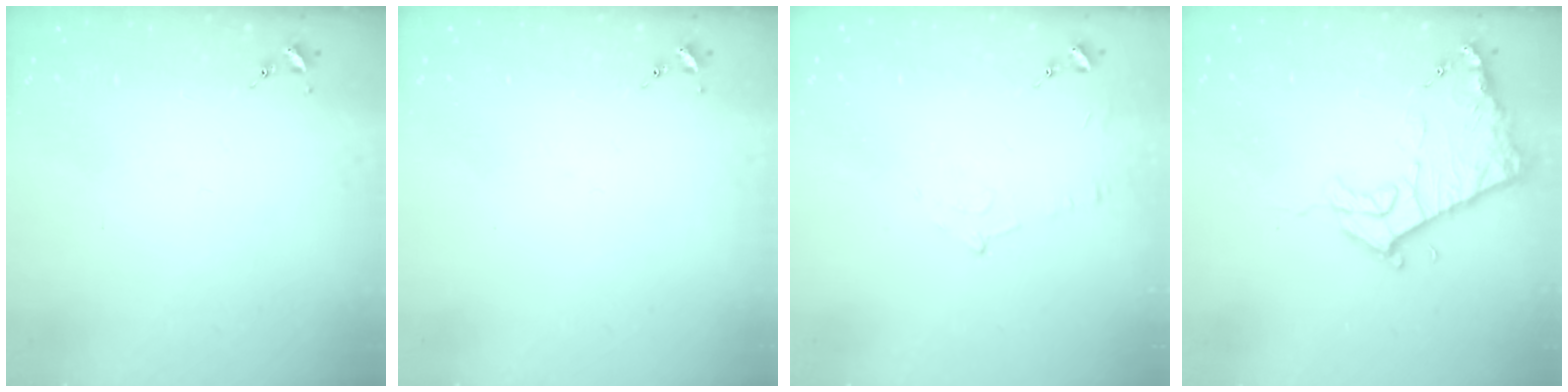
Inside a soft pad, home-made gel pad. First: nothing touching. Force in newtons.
{"total": 0.0}
{"total": 5.4, "press": 5.4, "slide": 0.7}
{"total": 12.0, "press": 12.0, "slide": 1.2}